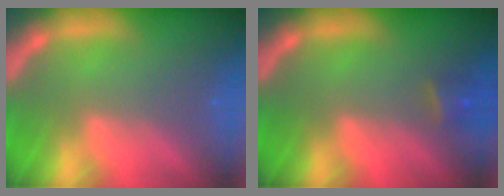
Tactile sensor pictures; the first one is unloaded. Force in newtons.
{"total": 1.9}